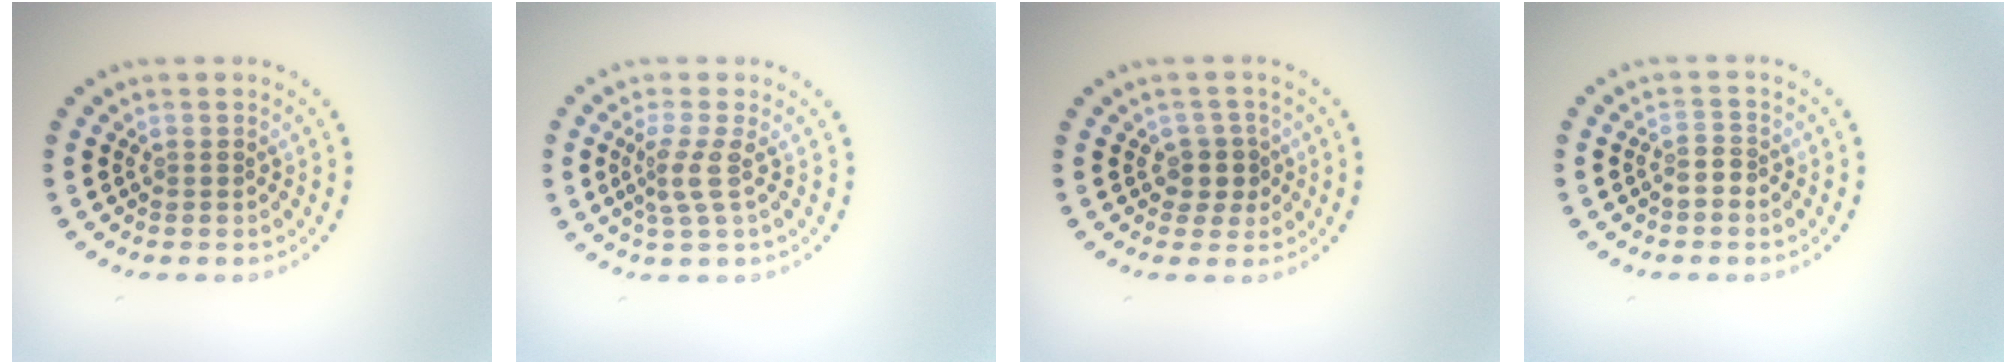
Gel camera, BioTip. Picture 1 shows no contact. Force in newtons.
{"total": 2.3, "press": 1.6, "slide": 1.7}
{"total": 2.2, "press": 1.7, "slide": 1.3}
{"total": 1.5, "press": 1.2, "slide": 0.9}